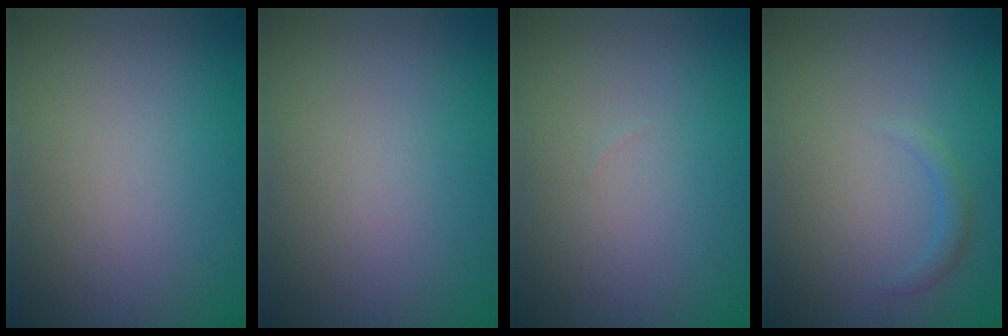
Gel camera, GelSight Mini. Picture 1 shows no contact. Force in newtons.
{"total": 0.0}
{"total": 0.0}
{"total": 1.1, "press": 1.1, "slide": 0.1}